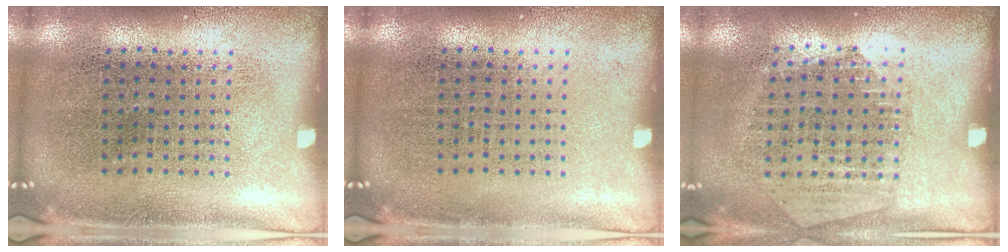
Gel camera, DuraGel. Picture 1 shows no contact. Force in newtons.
{"total": 0.0}
{"total": 1.3, "press": 1.2, "slide": 0.5}